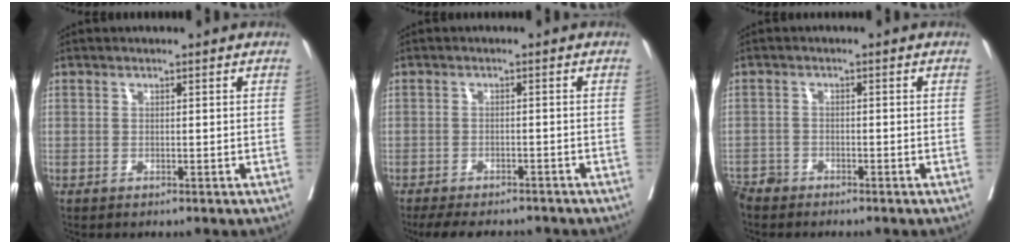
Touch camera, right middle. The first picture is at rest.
{"total": 10.3, "force": [-9.1, 3.0, 3.9], "torque": [-0.063, -0.005, -0.120]}
{"total": 0.5, "force": [-0.5, 0.1, 0.2], "torque": [-0.011, -0.003, -0.013]}